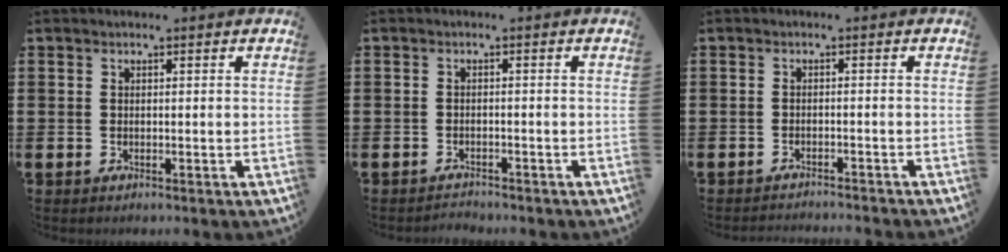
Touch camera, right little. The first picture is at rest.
{"total": 1.2, "force": [-1.2, 0.0, -0.1], "torque": [-0.002, 0.003, -0.026]}
{"total": 1.2, "force": [-1.2, -0.2, 0.0], "torque": [-0.001, 0.004, -0.026]}